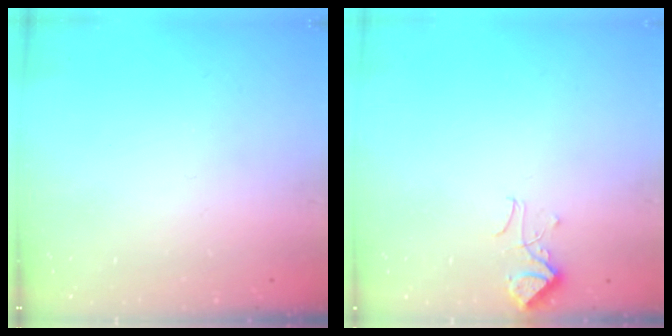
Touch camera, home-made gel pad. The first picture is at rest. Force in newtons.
{"total": 1.4, "press": 1.1, "slide": 0.8}